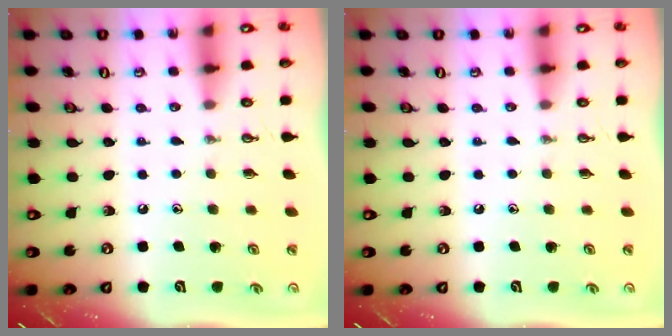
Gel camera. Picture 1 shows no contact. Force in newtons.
{"total": 0.0}